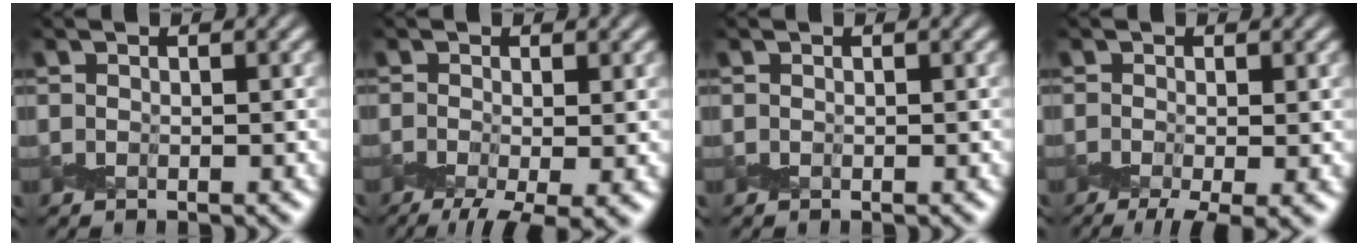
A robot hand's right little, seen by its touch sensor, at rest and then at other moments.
{"total": 6.4, "force": [-3.2, 2.2, 5.1], "torque": [-0.097, -0.014, -0.057]}
{"total": 0.0}
{"total": 4.9, "force": [-2.4, 1.5, 3.9], "torque": [-0.071, -0.008, -0.045]}